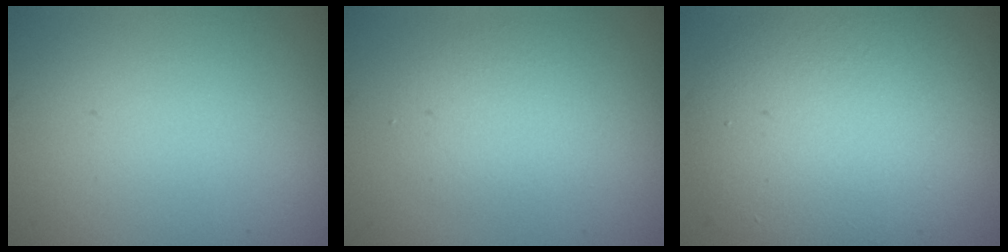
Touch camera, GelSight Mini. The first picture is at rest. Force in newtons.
{"total": 2.7, "press": 2.7, "slide": 0.2}
{"total": 9.1, "press": 9.1, "slide": 0.9}